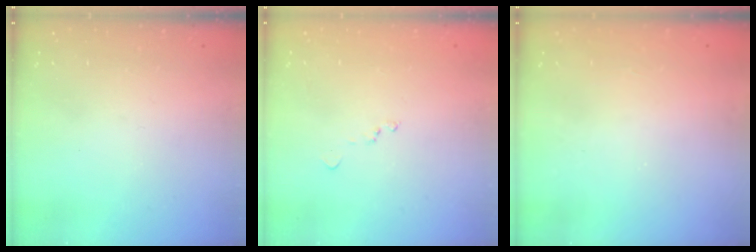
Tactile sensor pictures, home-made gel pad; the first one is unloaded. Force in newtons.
{"total": 9.5, "press": 9.5, "slide": 0.9}
{"total": 1.2, "press": 1.2, "slide": 0.1}